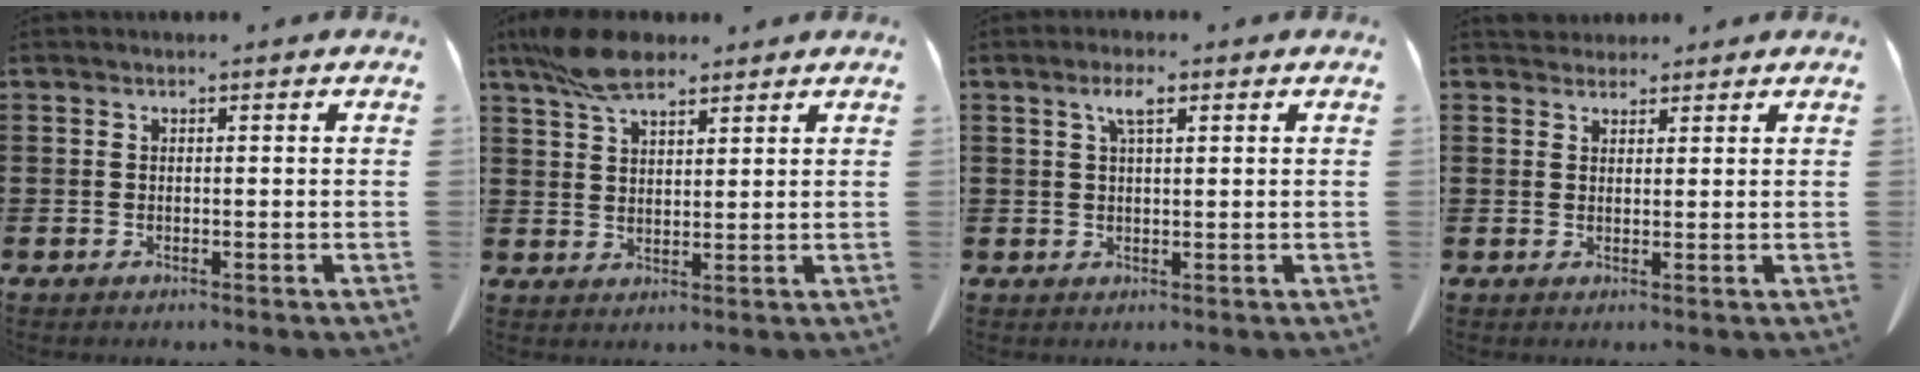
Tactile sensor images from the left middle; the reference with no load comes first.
{"total": 7.5, "force": [5.6, 2.7, 4.3], "torque": [-0.099, -0.001, 0.106]}
{"total": 3.2, "force": [1.7, 0.8, 2.6], "torque": [-0.057, 0.006, 0.028]}
{"total": 2.3, "force": [2.1, 0.9, 0.1], "torque": [0.001, -0.002, 0.040]}